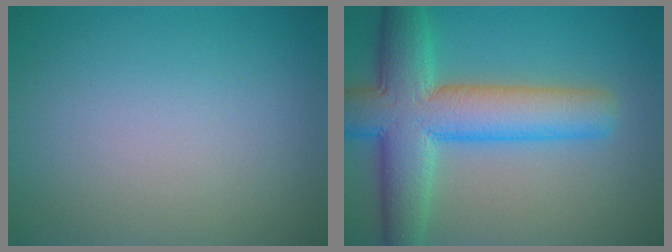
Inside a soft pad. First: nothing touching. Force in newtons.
{"total": 9.7, "press": 9.7, "slide": 0.5}